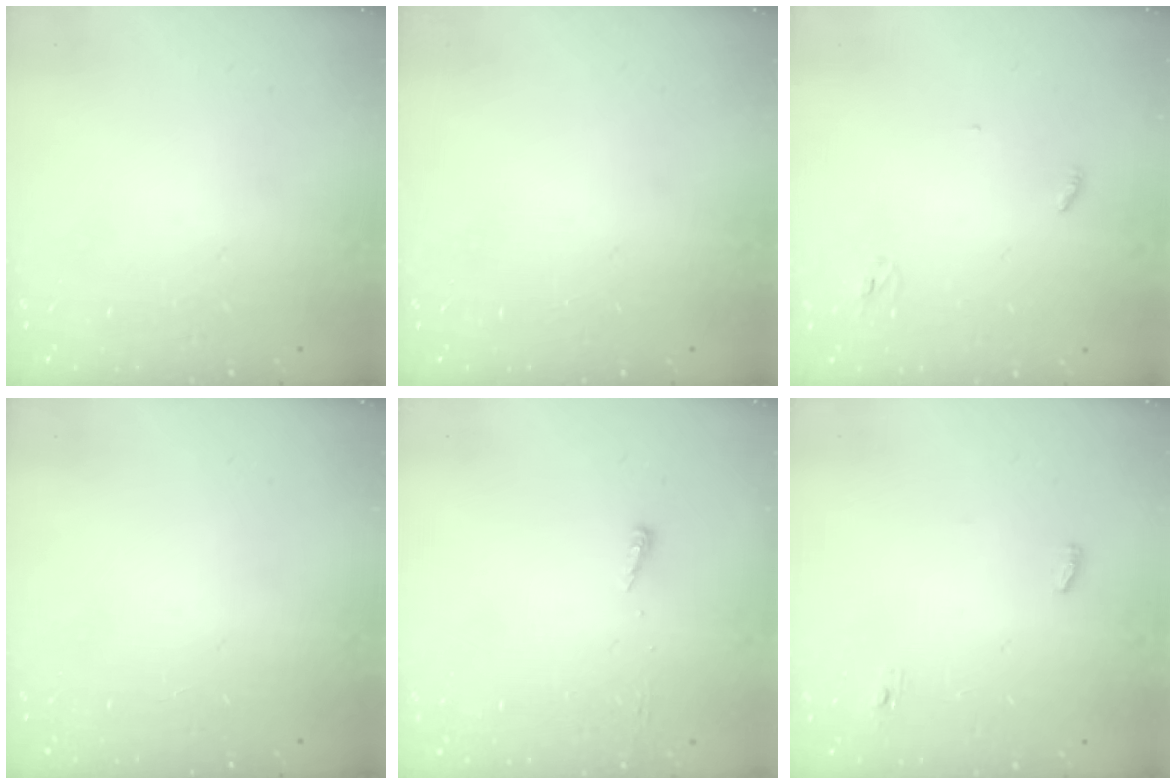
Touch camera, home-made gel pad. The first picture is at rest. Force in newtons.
{"total": 0.0}
{"total": 2.8, "press": 2.8, "slide": 0.2}
{"total": 0.0}
{"total": 3.7, "press": 3.7, "slide": 0.5}
{"total": 3.5, "press": 3.4, "slide": 0.9}